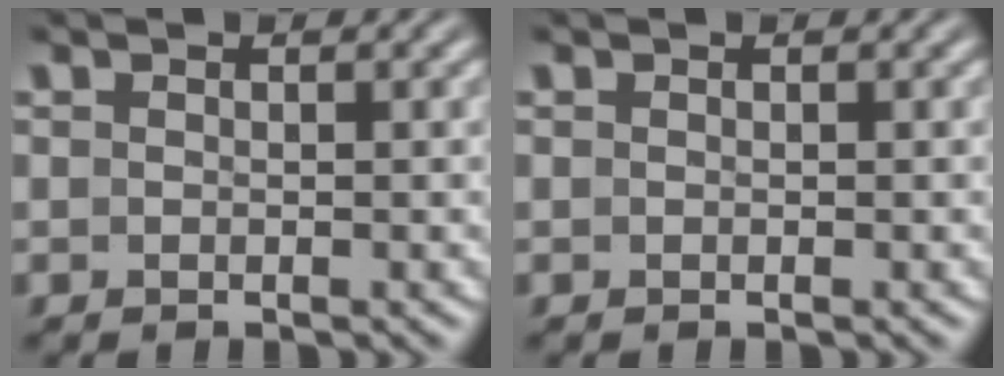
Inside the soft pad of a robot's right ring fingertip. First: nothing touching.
{"total": 0.0}